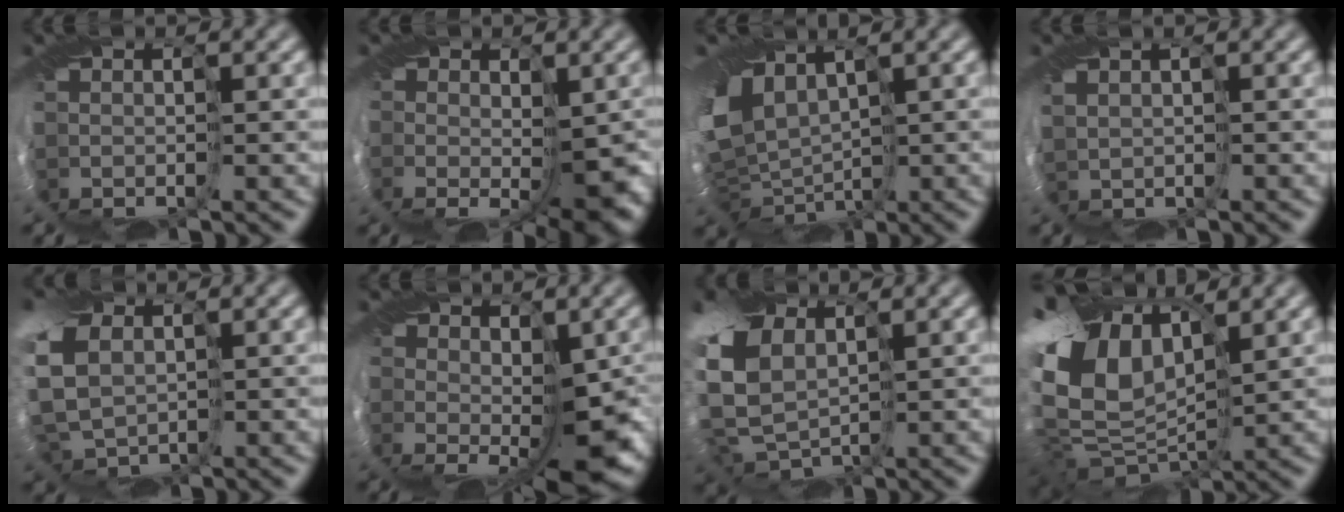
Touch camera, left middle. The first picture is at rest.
{"total": 8.5, "force": [-1.4, 4.6, 7.0], "torque": [-0.118, -0.025, -0.010]}
{"total": 7.8, "force": [2.0, 5.3, 5.3], "torque": [-0.123, -0.011, 0.051]}
{"total": 1.1, "force": [1.0, 0.4, 0.3], "torque": [-0.010, 0.003, 0.020]}
{"total": 10.5, "force": [1.9, 8.1, 6.5], "torque": [-0.170, 0.008, 0.021]}
{"total": 8.2, "force": [-1.6, 4.2, 6.9], "torque": [-0.115, -0.026, -0.019]}
{"total": 10.8, "force": [3.0, 7.4, 7.3], "torque": [-0.170, -0.003, 0.066]}
{"total": 11.9, "force": [3.6, 7.7, 8.4], "torque": [-0.203, 0.020, 0.057]}